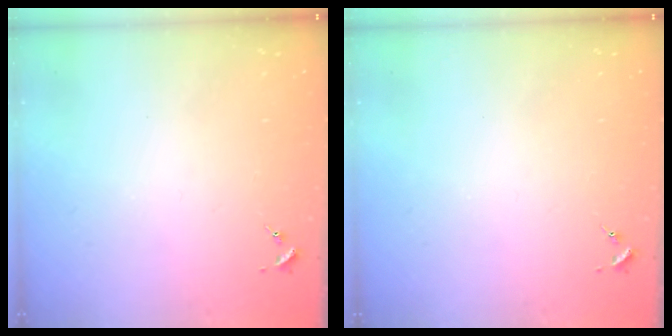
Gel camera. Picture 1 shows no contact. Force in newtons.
{"total": 0.0}